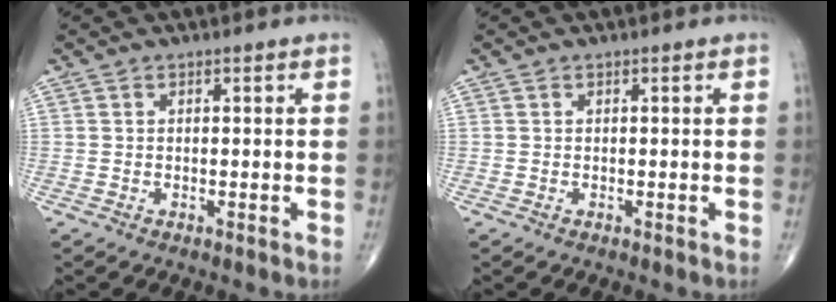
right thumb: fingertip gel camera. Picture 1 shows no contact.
{"total": 0.0}